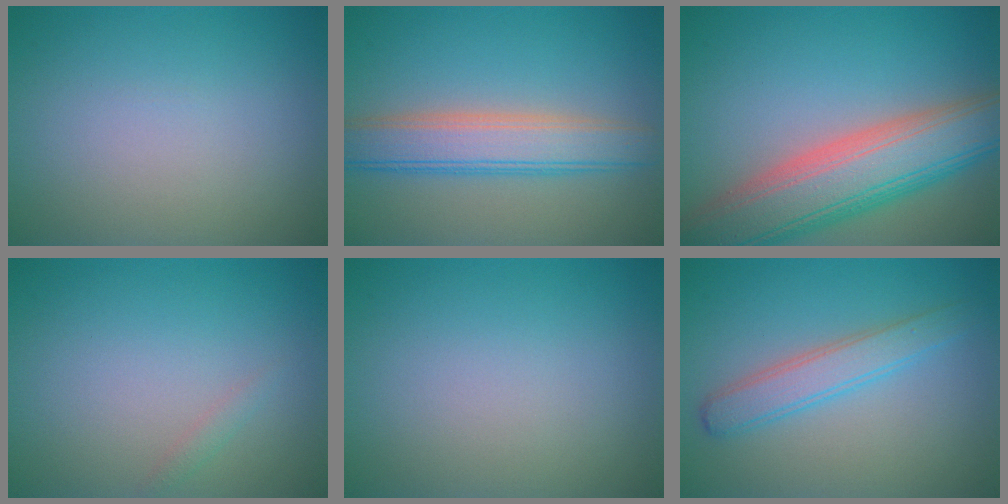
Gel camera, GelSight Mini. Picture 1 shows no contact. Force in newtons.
{"total": 5.4, "press": 5.4, "slide": 0.3}
{"total": 10.2, "press": 10.2, "slide": 0.7}
{"total": 0.7, "press": 0.7, "slide": 0.1}
{"total": 0.0}
{"total": 3.1, "press": 3.1, "slide": 0.1}